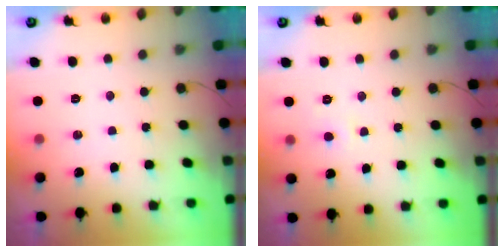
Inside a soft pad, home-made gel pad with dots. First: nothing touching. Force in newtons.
{"total": 3.5, "press": 3.5, "slide": 0.4}